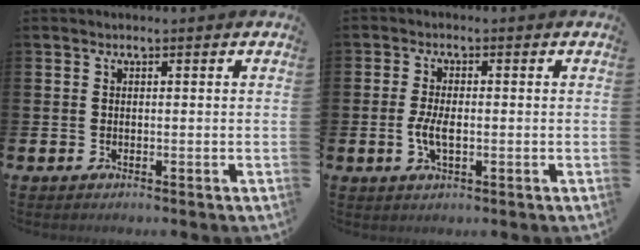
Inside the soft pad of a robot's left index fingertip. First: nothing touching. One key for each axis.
{"total": 3.6, "fx": -0.5, "fy": 1.6, "fz": 3.2, "tx": -0.064, "ty": 0.001, "tz": -0.012}